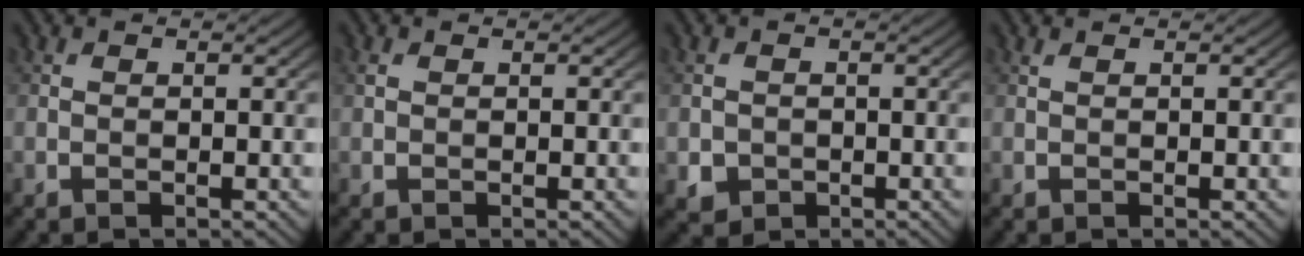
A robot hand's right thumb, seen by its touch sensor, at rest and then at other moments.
{"total": 0.5, "force": [0.2, 0.4, 0.3], "torque": [-0.006, 0.002, 0.001]}
{"total": 2.4, "force": [-0.7, 2.2, 0.6], "torque": [-0.015, -0.009, -0.014]}
{"total": 0.0}